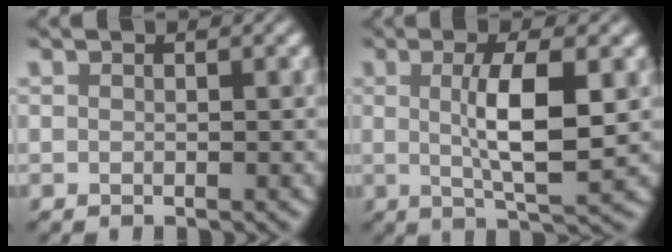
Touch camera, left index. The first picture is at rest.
{"total": 6.1, "force": [0.6, 1.4, 5.9], "torque": [-0.103, 0.001, 0.012]}